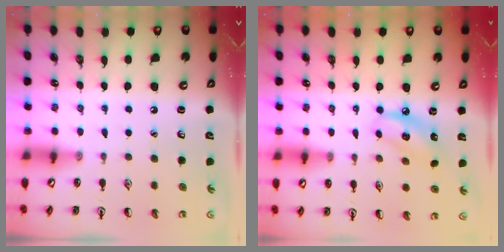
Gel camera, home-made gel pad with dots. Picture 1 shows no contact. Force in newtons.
{"total": 7.5, "press": 7.3, "slide": 1.6}